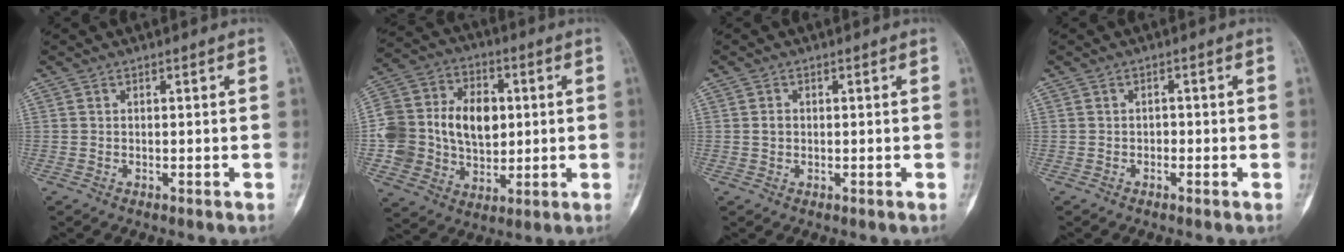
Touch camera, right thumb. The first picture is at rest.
{"total": 20.1, "force": [0.9, 15.2, 13.2], "torque": [-0.233, 0.024, 0.028]}
{"total": 1.4, "force": [0.1, 1.1, 0.8], "torque": [-0.012, 0.003, 0.002]}
{"total": 1.0, "force": [-0.6, 0.7, 0.5], "torque": [0.001, 0.004, -0.014]}